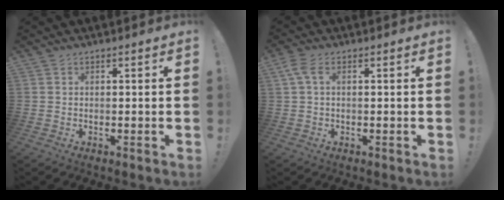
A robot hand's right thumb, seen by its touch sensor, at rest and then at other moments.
{"total": 3.7, "force": [1.1, 1.7, 3.2], "torque": [-0.065, 0.004, 0.022]}